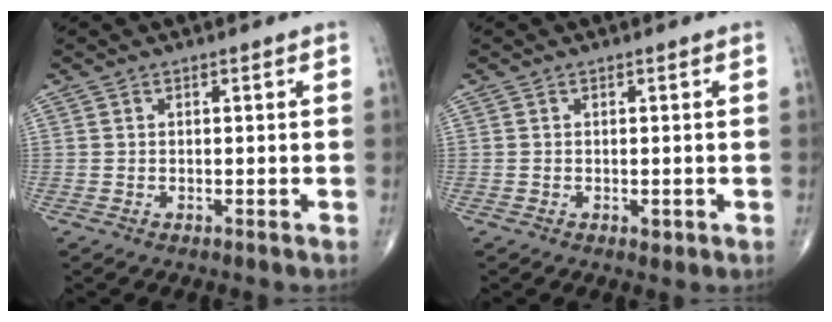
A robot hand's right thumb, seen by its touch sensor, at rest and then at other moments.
{"total": 1.0, "force": [-0.3, 0.6, 0.7], "torque": [-0.007, -0.002, -0.004]}